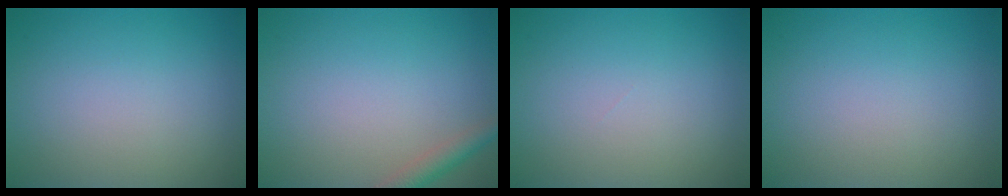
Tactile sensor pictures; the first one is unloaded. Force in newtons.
{"total": 2.0, "press": 2.0, "slide": 0.1}
{"total": 0.0}
{"total": 0.0}